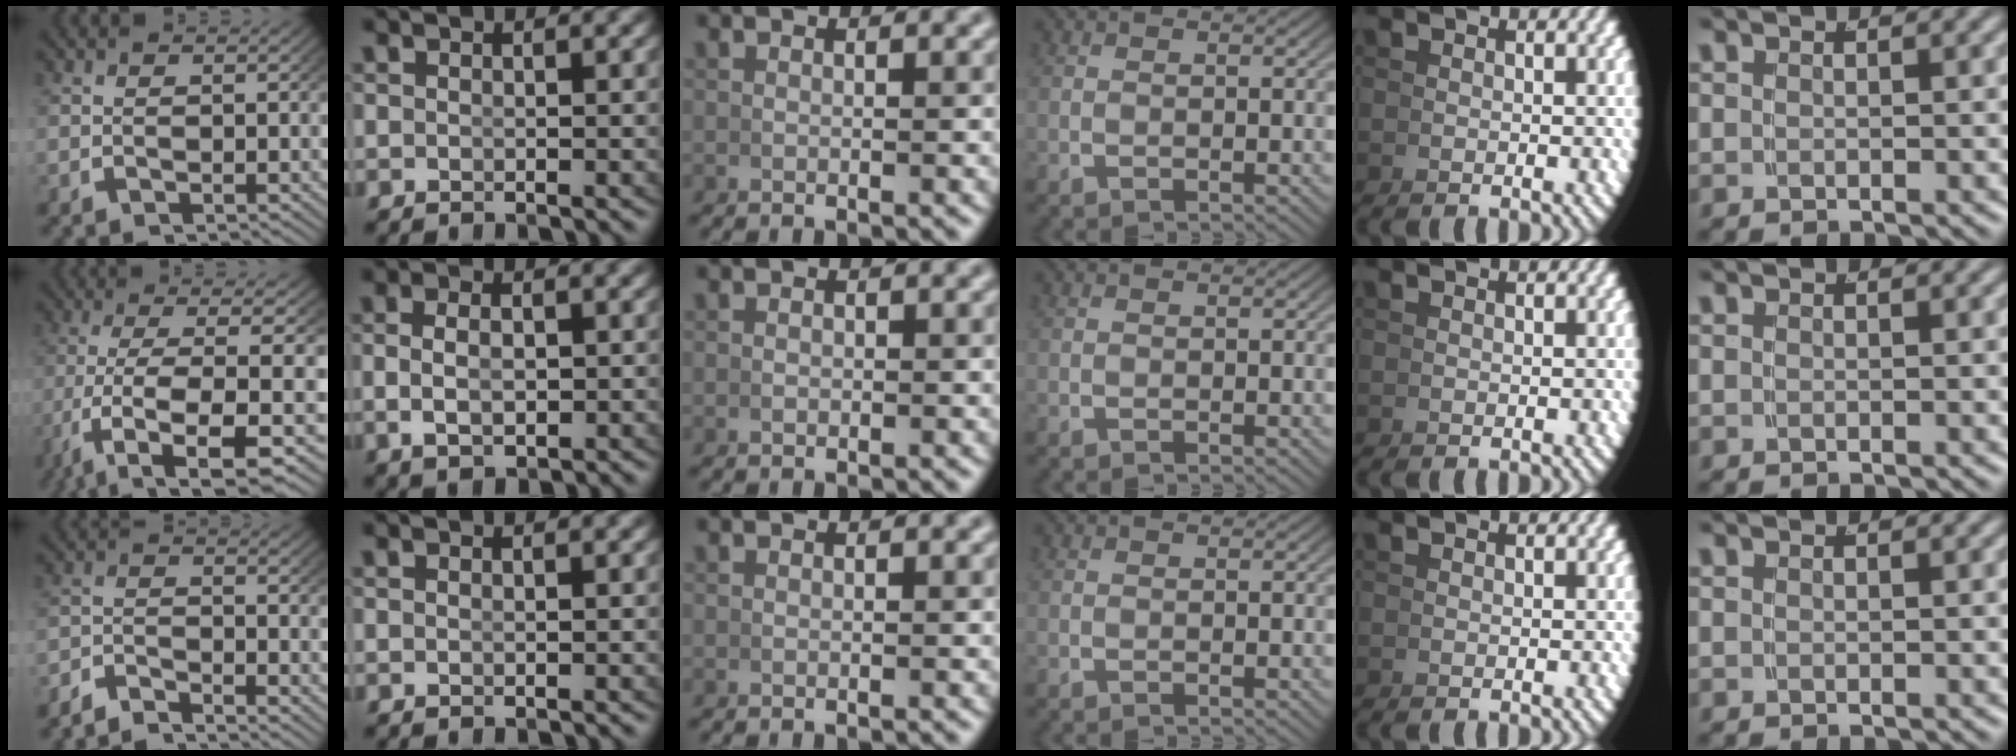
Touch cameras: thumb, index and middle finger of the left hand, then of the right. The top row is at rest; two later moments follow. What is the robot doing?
{"motion": "lift_and_place", "object": "hoodie"}